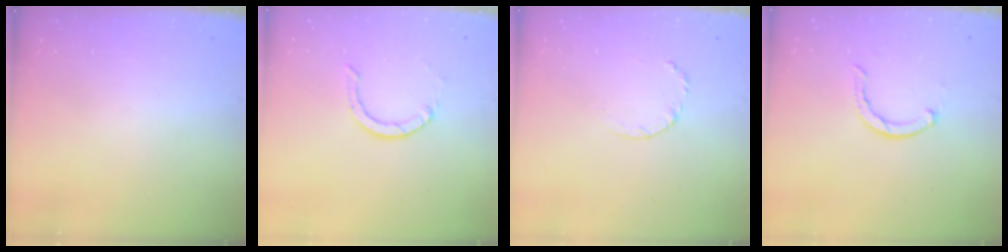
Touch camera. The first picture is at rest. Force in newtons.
{"total": 2.0, "press": 2.0, "slide": 0.2}
{"total": 3.3, "press": 3.3, "slide": 0.3}
{"total": 1.9, "press": 1.9, "slide": 0.3}